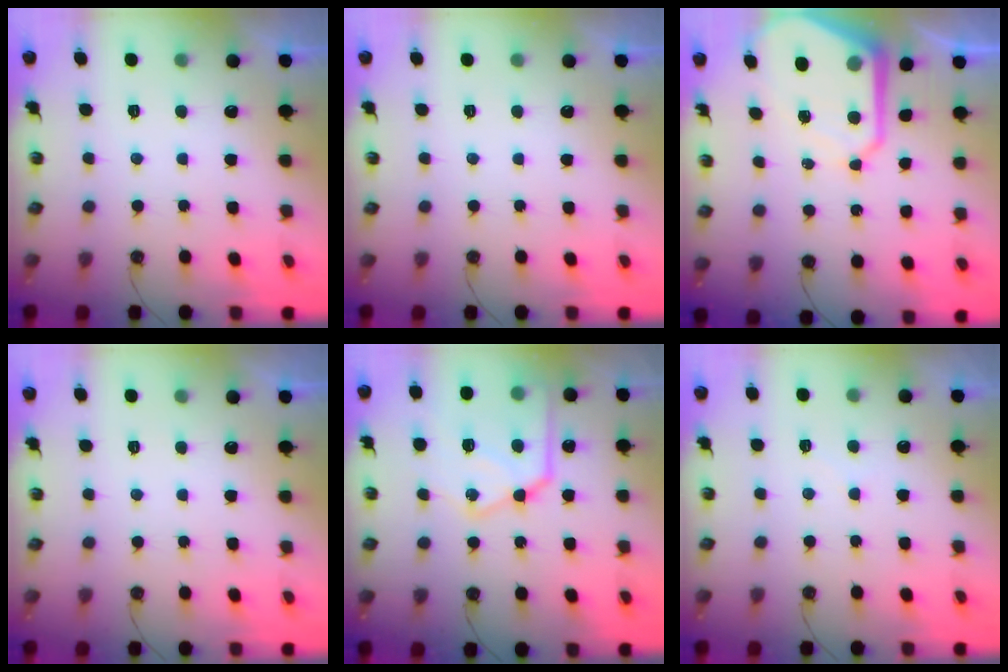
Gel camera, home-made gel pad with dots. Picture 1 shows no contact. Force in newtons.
{"total": 0.0}
{"total": 12.7, "press": 12.7, "slide": 1.1}
{"total": 0.0}
{"total": 18.3, "press": 18.3, "slide": 1.7}
{"total": 3.4, "press": 3.4, "slide": 0.5}